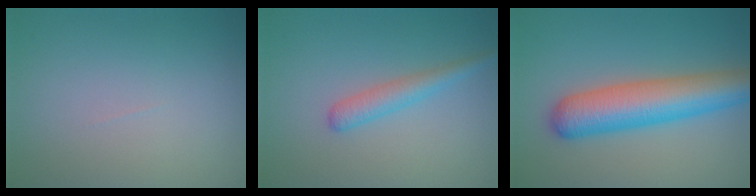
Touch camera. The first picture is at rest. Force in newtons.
{"total": 2.2, "press": 2.2, "slide": 0.0}
{"total": 7.6, "press": 7.6, "slide": 0.3}